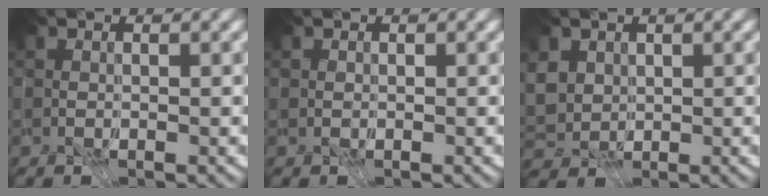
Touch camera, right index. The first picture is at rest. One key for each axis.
{"total": 1.2, "fx": 0.6, "fy": 0.9, "fz": 0.5, "tx": -0.010, "ty": 0.006, "tz": 0.005}
{"total": 1.5, "fx": -0.1, "fy": 1.2, "fz": 1.0, "tx": -0.035, "ty": 0.008, "tz": -0.002}